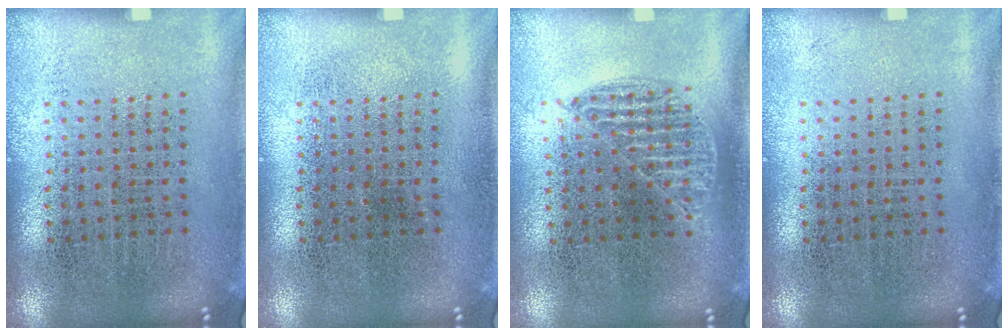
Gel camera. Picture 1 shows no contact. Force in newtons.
{"total": 0.0}
{"total": 0.9, "press": 0.8, "slide": 0.4}
{"total": 0.0}